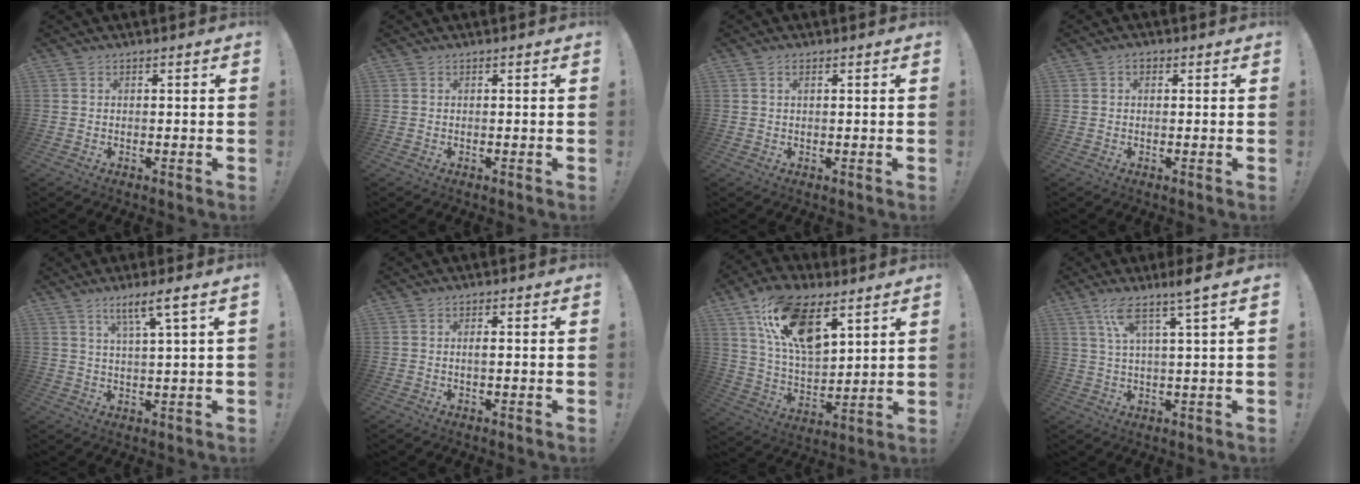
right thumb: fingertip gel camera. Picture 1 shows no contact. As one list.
[{"total": 0.0}, {"total": 1.3, "force": [0.6, 0.5, 1.1], "torque": [-0.018, -0.001, 0.010]}, {"total": 1.7, "force": [0.3, 1.3, 1.1], "torque": [-0.020, 0.006, 0.004]}, {"total": 6.1, "force": [3.5, -0.7, 4.9], "torque": [-0.096, -0.007, 0.054]}, {"total": 1.3, "force": [-0.1, 0.3, 1.2], "torque": [-0.025, 0.002, -0.003]}, {"total": 18.6, "force": [10.1, 9.3, 12.6], "torque": [-0.223, -0.039, 0.183]}, {"total": 7.8, "force": [4.9, -0.6, 6.0], "torque": [-0.118, -0.015, 0.078]}]